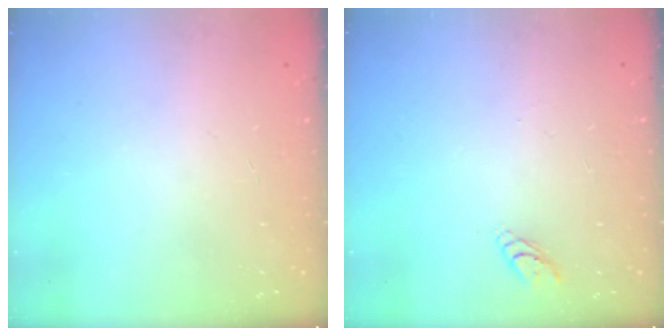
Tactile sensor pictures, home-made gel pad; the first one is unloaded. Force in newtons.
{"total": 3.3, "press": 3.3, "slide": 0.3}